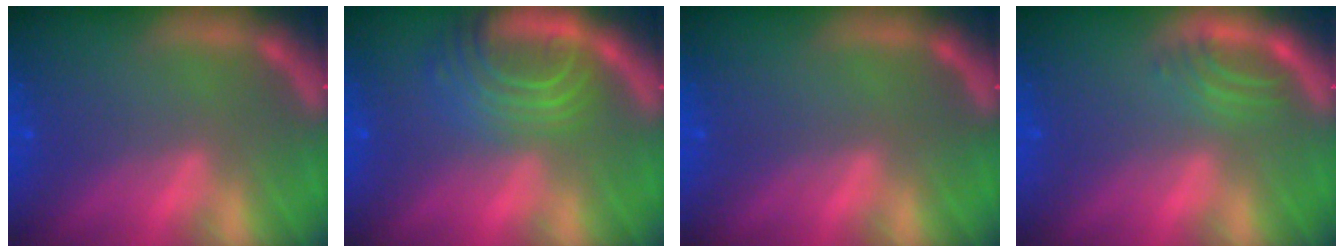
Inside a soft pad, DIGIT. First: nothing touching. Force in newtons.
{"total": 7.5}
{"total": 0.0}
{"total": 2.5}